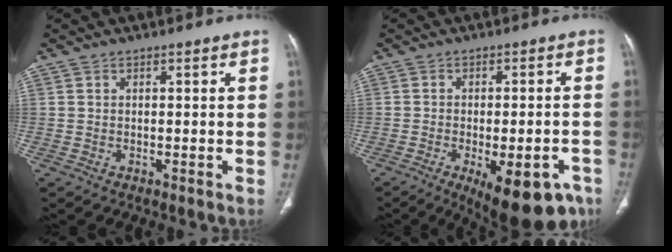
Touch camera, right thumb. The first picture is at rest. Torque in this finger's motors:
{"motor_torque": [0.22, 0.26, 0.18, -0.18, 0.06]}